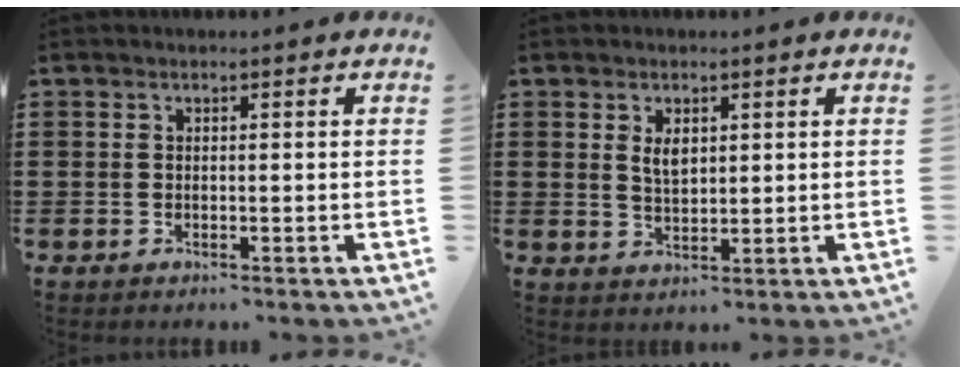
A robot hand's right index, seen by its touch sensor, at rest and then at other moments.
{"total": 2.9, "force": [1.4, 1.6, 2.1], "torque": [-0.036, 0.003, 0.023]}